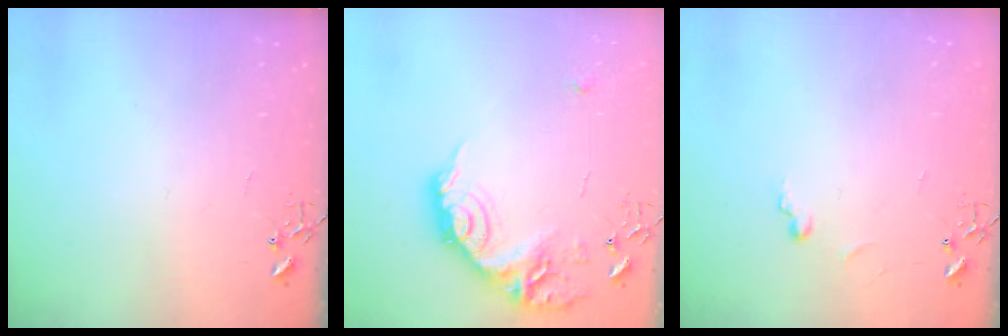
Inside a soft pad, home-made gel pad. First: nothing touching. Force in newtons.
{"total": 20.9, "press": 20.9, "slide": 1.2}
{"total": 5.6, "press": 5.6, "slide": 0.5}